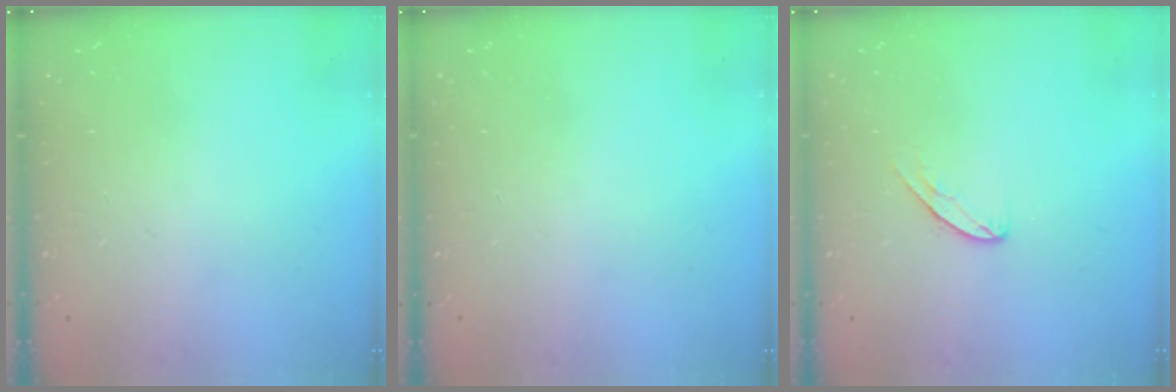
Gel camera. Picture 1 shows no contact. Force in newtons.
{"total": 0.0}
{"total": 6.0, "press": 6.0, "slide": 0.4}